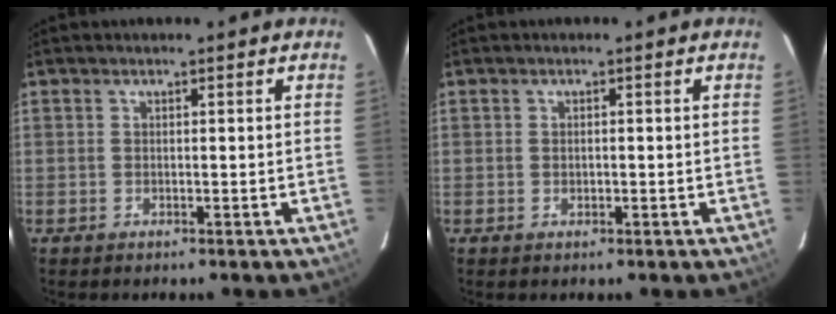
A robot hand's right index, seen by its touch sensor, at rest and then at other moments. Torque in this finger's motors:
{"motor_torque": [-0.13, 0.07, -0.04, 0.00]}